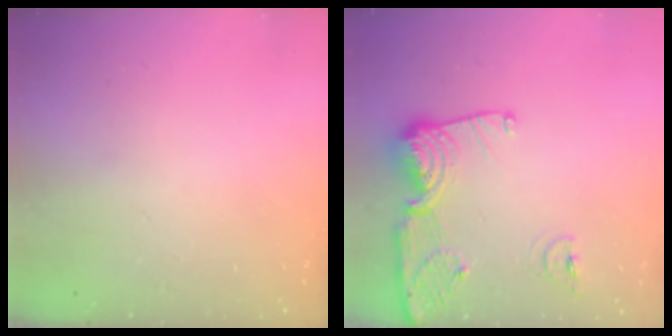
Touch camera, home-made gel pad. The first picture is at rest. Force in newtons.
{"total": 14.2, "press": 14.1, "slide": 1.6}